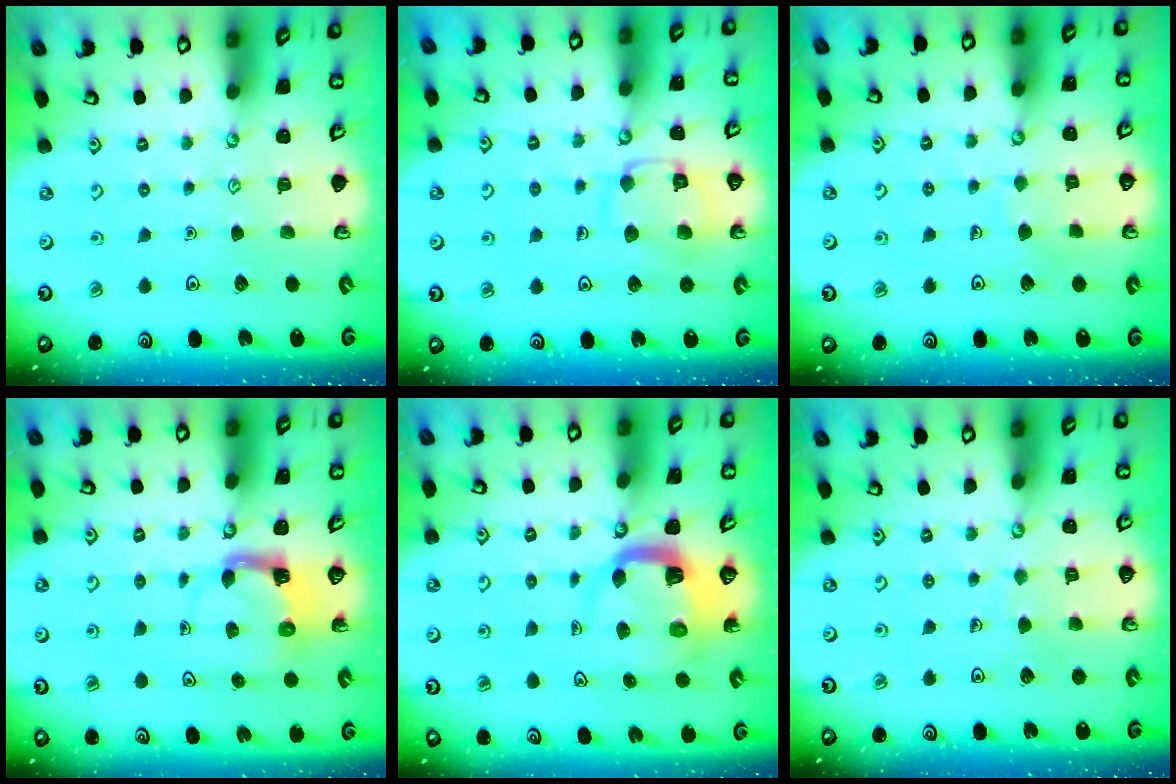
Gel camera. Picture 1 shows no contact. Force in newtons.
{"total": 11.8, "press": 11.7, "slide": 0.9}
{"total": 5.2, "press": 5.2, "slide": 0.3}
{"total": 3.9, "press": 3.9, "slide": 0.7}
{"total": 5.7, "press": 5.6, "slide": 0.8}
{"total": 3.2, "press": 3.2, "slide": 0.2}